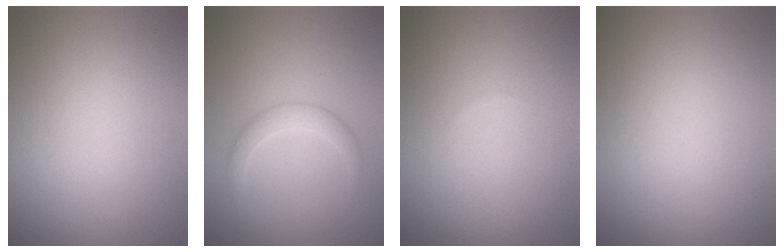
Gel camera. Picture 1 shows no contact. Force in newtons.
{"total": 1.7, "press": 1.7, "slide": 0.0}
{"total": 0.0}
{"total": 0.0}